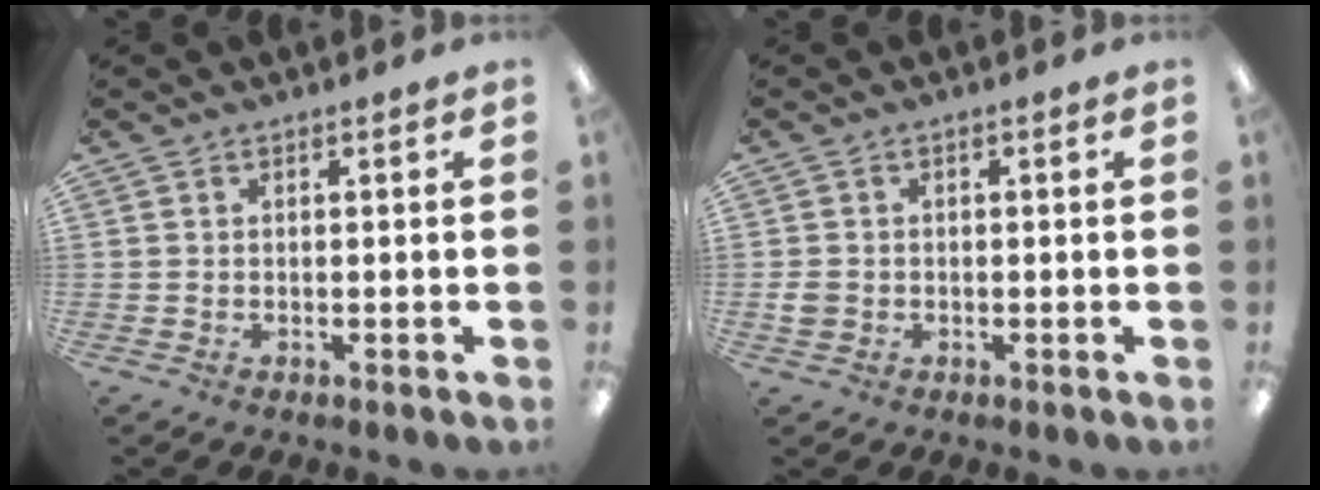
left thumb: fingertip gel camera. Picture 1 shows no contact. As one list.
[{"total": 2.3, "force": [-0.4, 2.0, 1.1], "torque": [-0.018, 0.005, -0.008]}]